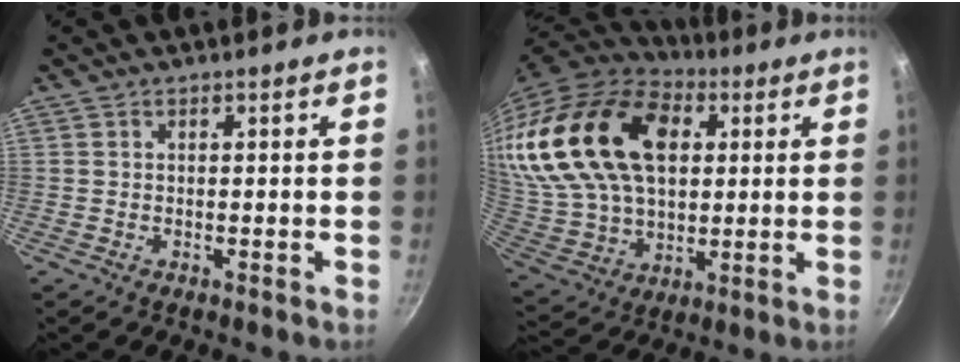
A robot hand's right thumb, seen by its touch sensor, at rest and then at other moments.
{"total": 30.4, "force": [8.8, 19.6, 21.5], "torque": [-0.418, 0.000, 0.162]}